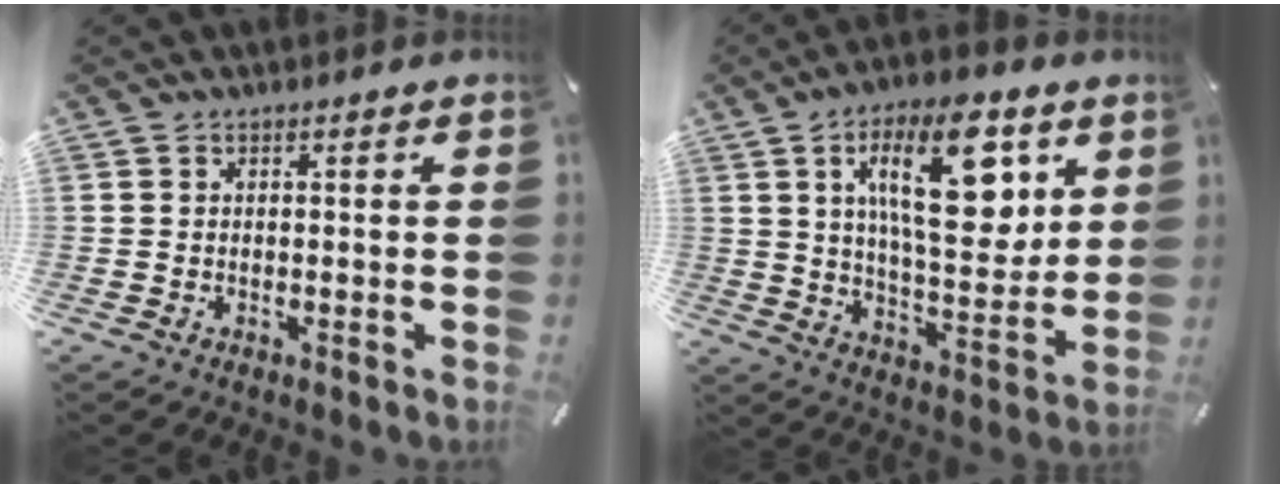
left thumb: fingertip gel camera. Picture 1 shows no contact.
{"total": 20.4, "force": [7.9, 9.0, 16.5], "torque": [-0.248, -0.023, 0.120]}